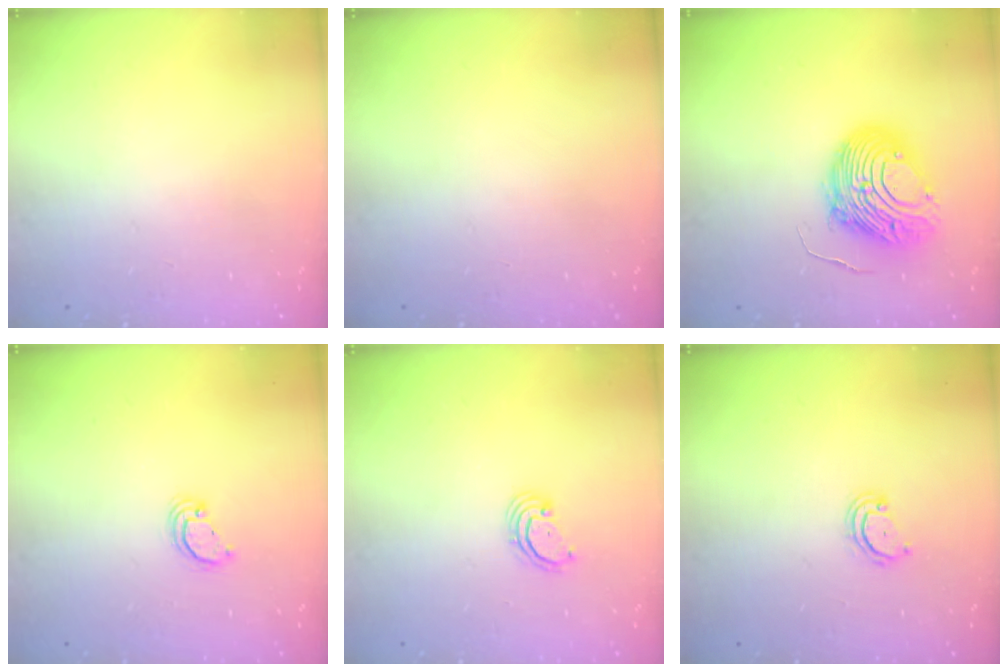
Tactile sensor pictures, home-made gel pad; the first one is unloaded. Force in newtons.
{"total": 0.0}
{"total": 10.9, "press": 10.8, "slide": 1.3}
{"total": 2.9, "press": 2.9, "slide": 0.1}
{"total": 2.7, "press": 2.7, "slide": 0.3}
{"total": 3.7, "press": 3.7, "slide": 0.3}